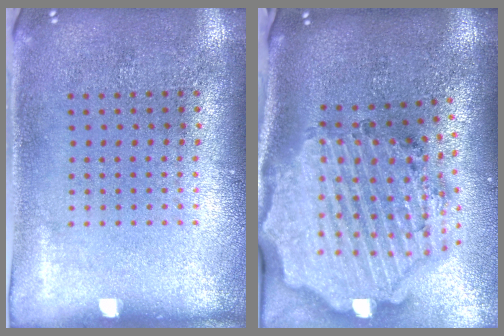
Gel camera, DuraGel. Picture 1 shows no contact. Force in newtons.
{"total": 4.1, "press": 3.3, "slide": 2.4}